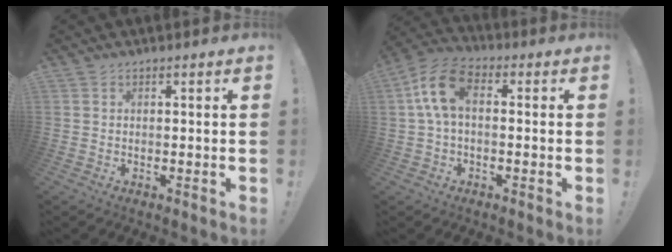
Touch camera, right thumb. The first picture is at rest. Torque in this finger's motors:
{"motor_torque": [0.10, 0.53, 0.99, 0.05, 0.27]}